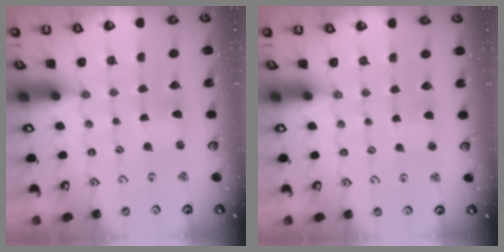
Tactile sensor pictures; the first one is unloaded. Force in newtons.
{"total": 2.2, "press": 2.2, "slide": 0.3}